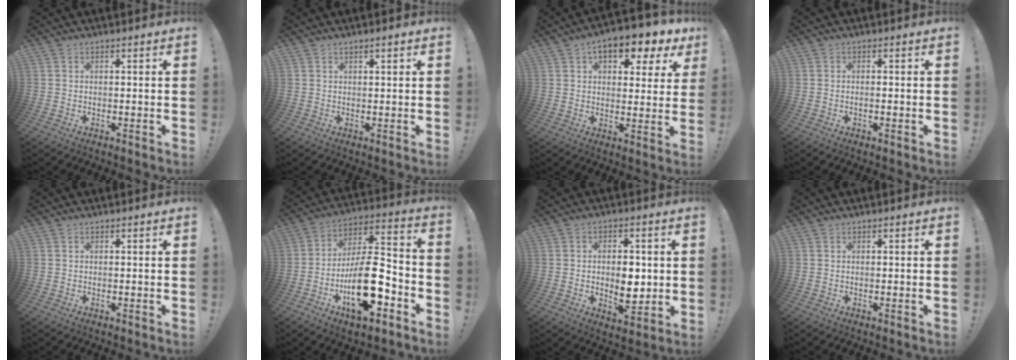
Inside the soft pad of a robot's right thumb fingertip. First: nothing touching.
{"total": 1.1, "force": [0.8, 0.1, 0.7], "torque": [-0.012, 0.000, 0.012]}
{"total": 10.0, "force": [5.5, 4.7, 7.0], "torque": [-0.098, -0.028, 0.093]}
{"total": 1.1, "force": [-0.8, 0.1, 0.8], "torque": [-0.022, 0.004, -0.012]}
{"total": 0.0}
{"total": 20.9, "force": [-8.1, 9.0, 17.0], "torque": [-0.297, 0.053, -0.123]}
{"total": 8.7, "force": [-0.3, 5.8, 6.5], "torque": [-0.086, 0.006, -0.002]}
{"total": 0.0}